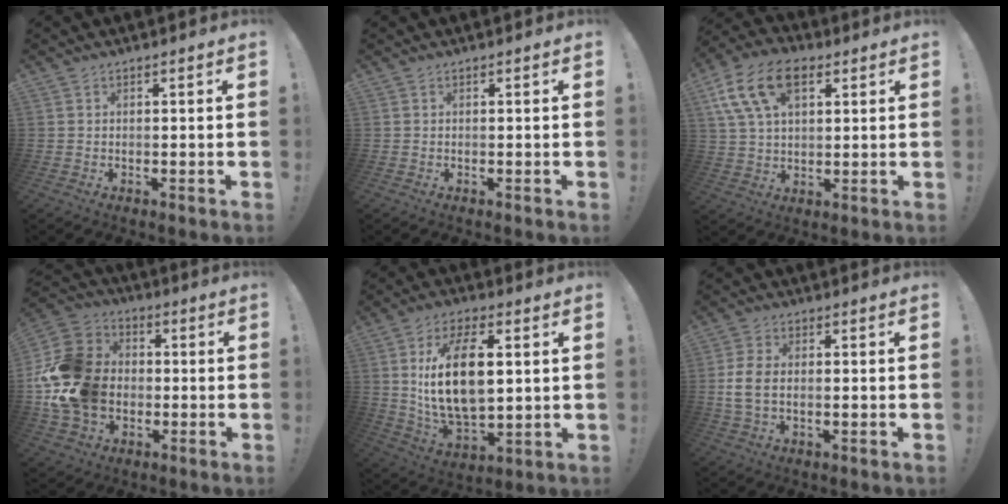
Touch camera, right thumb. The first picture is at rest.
{"total": 0.0}
{"total": 15.6, "force": [6.6, 9.5, 10.4], "torque": [-0.198, -0.011, 0.123]}
{"total": 20.0, "force": [-1.9, 16.2, 11.5], "torque": [-0.213, 0.023, -0.020]}
{"total": 18.3, "force": [3.7, 9.8, 15.1], "torque": [-0.268, -0.011, 0.055]}
{"total": 6.7, "force": [-0.7, 4.1, 5.3], "torque": [-0.112, 0.003, -0.010]}